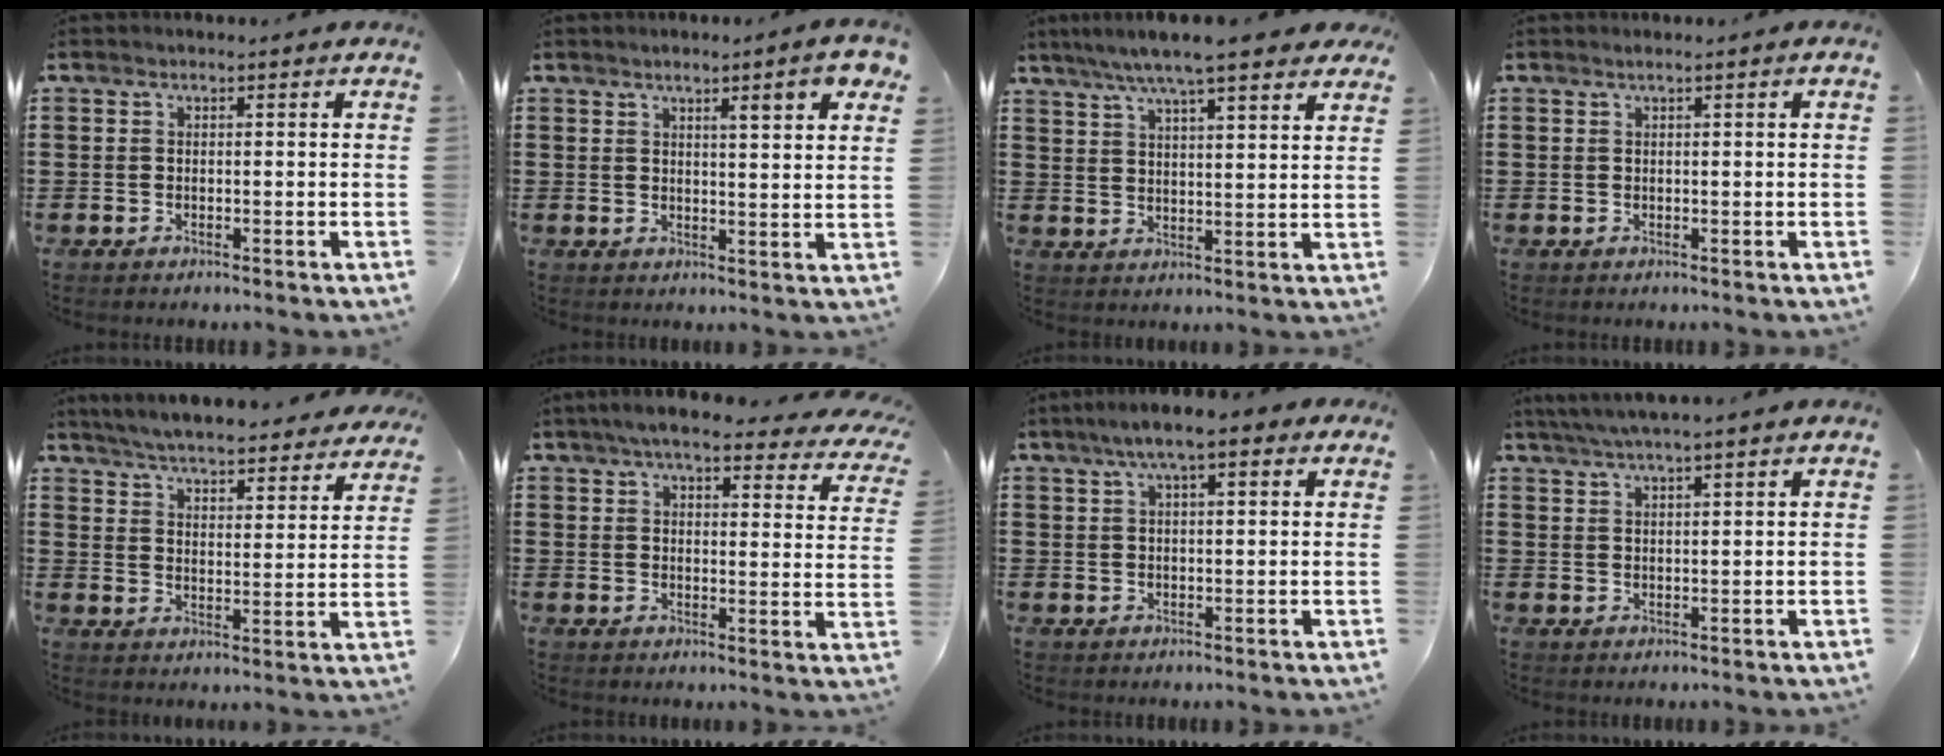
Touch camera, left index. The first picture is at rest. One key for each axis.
{"total": 5.5, "fx": 3.7, "fy": 0.0, "fz": 4.1, "tx": -0.071, "ty": -0.012, "tz": 0.057}
{"total": 7.0, "fx": 5.9, "fy": 0.4, "fz": 3.8, "tx": -0.093, "ty": -0.011, "tz": 0.101}
{"total": 0.8, "fx": 0.2, "fy": -0.2, "fz": 0.7, "tx": -0.011, "ty": -0.003, "tz": 0.004}
{"total": 5.2, "fx": 5.2, "fy": -0.4, "fz": 0.8, "tx": -0.042, "ty": -0.038, "tz": 0.086}
{"total": 6.4, "fx": 5.6, "fy": 0.5, "fz": 3.1, "tx": -0.073, "ty": -0.021, "tz": 0.095}
{"total": 5.7, "fx": 3.1, "fy": 1.0, "fz": 4.7, "tx": -0.088, "ty": 0.010, "tz": 0.049}
{"total": 3.3, "fx": 2.8, "fy": -0.4, "fz": 1.8, "tx": -0.040, "ty": -0.003, "tz": 0.050}